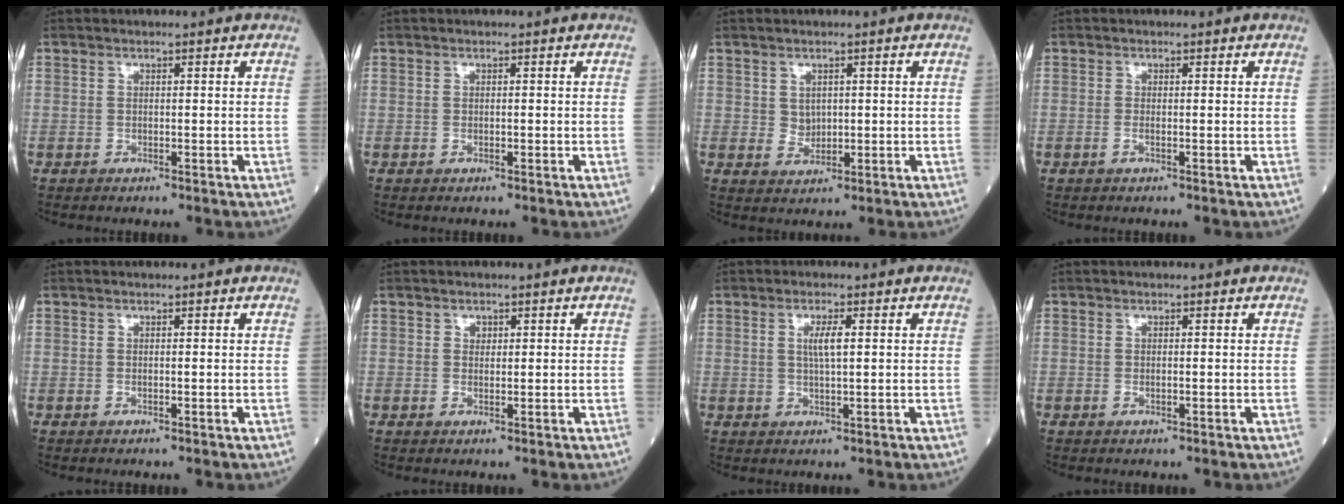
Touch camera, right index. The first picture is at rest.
{"total": 0.0}
{"total": 2.0, "force": [0.4, 1.5, 1.3], "torque": [-0.024, -0.001, 0.013]}
{"total": 0.6, "force": [-0.3, -0.3, 0.5], "torque": [-0.013, -0.002, -0.005]}
{"total": 0.0}
{"total": 0.9, "force": [0.4, 0.7, 0.3], "torque": [0.000, -0.002, 0.006]}
{"total": 3.0, "force": [0.7, 0.4, 2.9], "torque": [-0.058, -0.001, 0.013]}
{"total": 0.6, "force": [-0.1, -0.2, 0.5], "torque": [-0.011, -0.003, 0.000]}